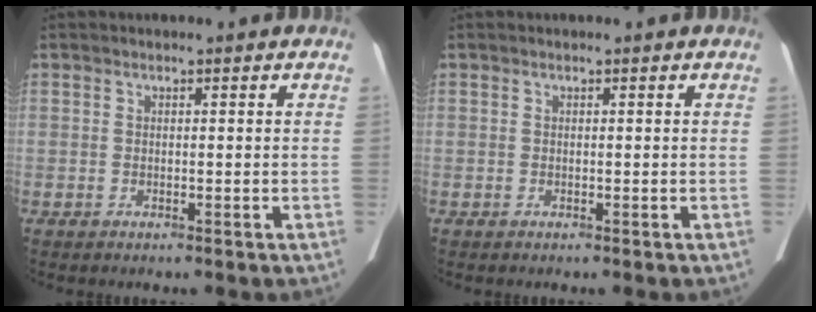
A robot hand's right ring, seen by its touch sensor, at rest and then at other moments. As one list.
[{"total": 0.0}]